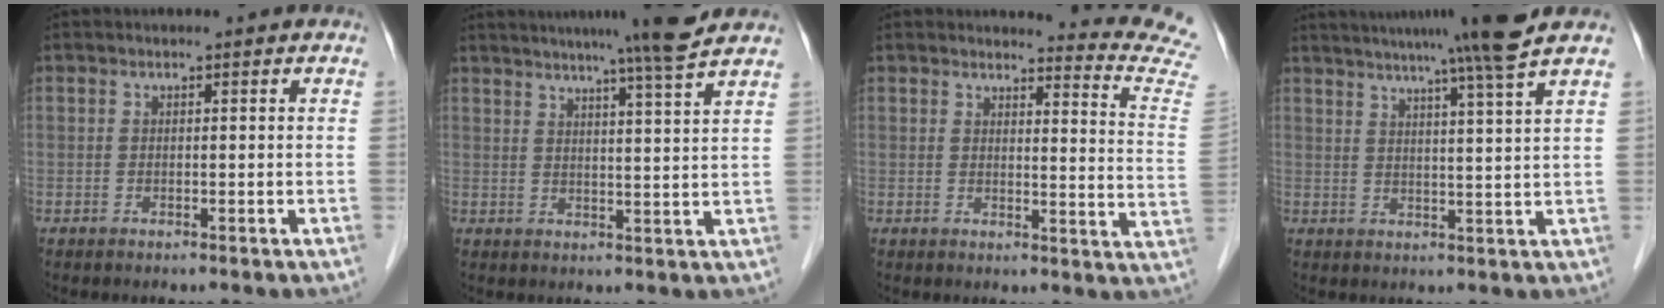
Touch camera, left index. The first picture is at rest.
{"total": 10.6, "force": [9.1, -1.6, 5.2], "torque": [-0.080, 0.001, 0.113]}
{"total": 11.6, "force": [11.5, -1.7, 0.2], "torque": [-0.002, -0.135, 0.101]}
{"total": 11.3, "force": [9.4, -2.5, 5.8], "torque": [-0.092, -0.012, 0.123]}